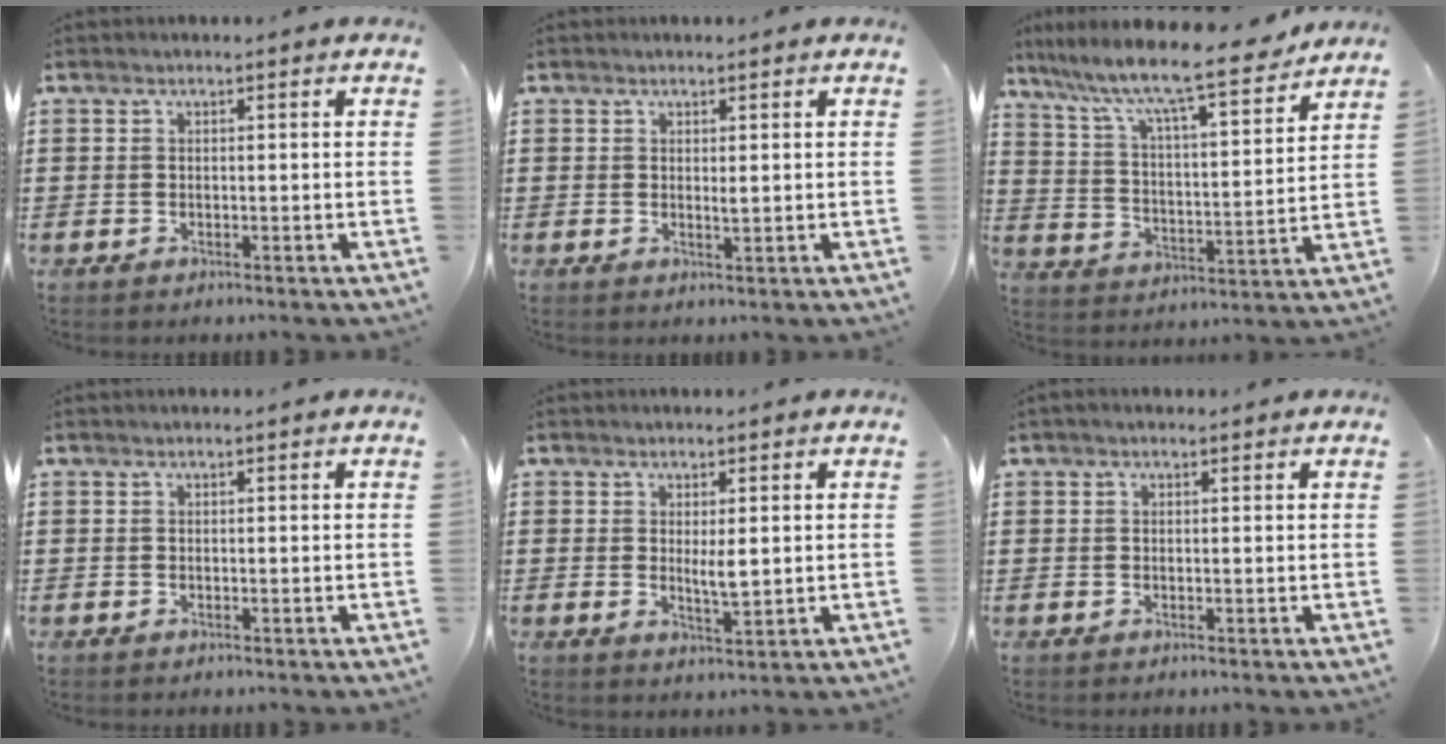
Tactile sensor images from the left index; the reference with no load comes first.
{"total": 1.1, "force": [0.3, 0.3, 1.0], "torque": [-0.021, 0.002, 0.005]}
{"total": 9.5, "force": [8.2, 0.5, 4.8], "torque": [-0.118, -0.061, 0.131]}
{"total": 0.0}
{"total": 3.4, "force": [0.7, 0.9, 3.2], "torque": [-0.055, -0.003, 0.009]}
{"total": 1.1, "force": [0.3, 0.5, 1.0], "torque": [-0.019, 0.004, 0.004]}